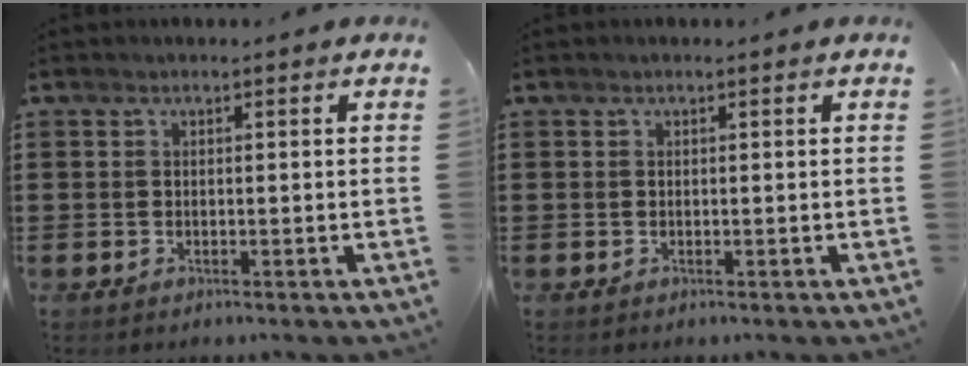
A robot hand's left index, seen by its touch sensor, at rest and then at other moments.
{"total": 0.0}